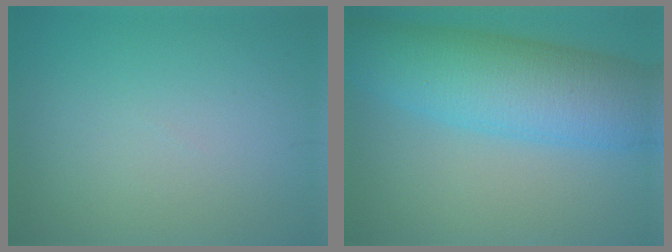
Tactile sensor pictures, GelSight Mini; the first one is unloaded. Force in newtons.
{"total": 10.3, "press": 10.3, "slide": 0.2}